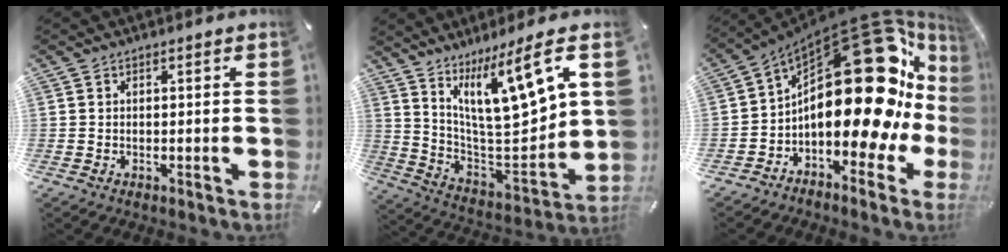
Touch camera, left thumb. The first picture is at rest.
{"total": 15.6, "force": [10.3, 4.4, 10.9], "torque": [-0.178, -0.077, 0.169]}
{"total": 32.6, "force": [5.9, 15.9, 27.8], "torque": [-0.424, -0.075, 0.112]}